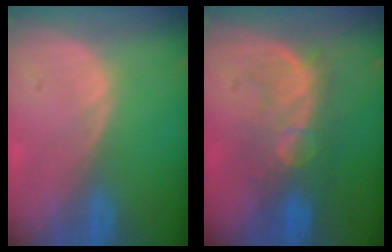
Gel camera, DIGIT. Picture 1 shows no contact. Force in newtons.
{"total": 8.0, "press": 7.8, "slide": 1.4}